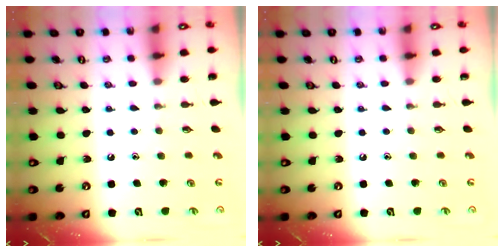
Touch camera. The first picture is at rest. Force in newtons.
{"total": 0.0}